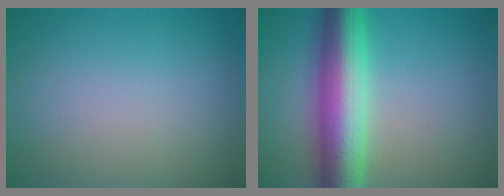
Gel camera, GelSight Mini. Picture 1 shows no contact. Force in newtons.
{"total": 9.6, "press": 9.6, "slide": 0.1}